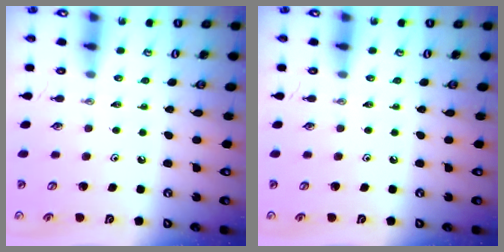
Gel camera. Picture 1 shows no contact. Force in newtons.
{"total": 0.0}